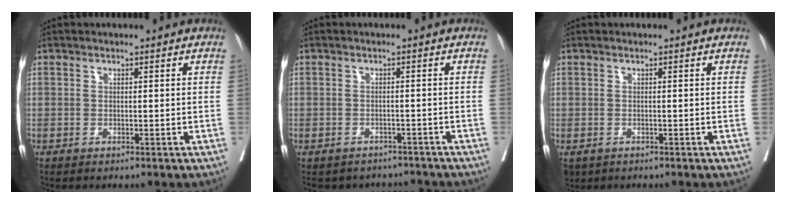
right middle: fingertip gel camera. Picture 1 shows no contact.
{"total": 9.9, "force": [-8.9, 3.9, 1.7], "torque": [-0.036, 0.008, -0.104]}
{"total": 2.2, "force": [-1.3, 1.7, 0.6], "torque": [-0.014, -0.003, -0.018]}